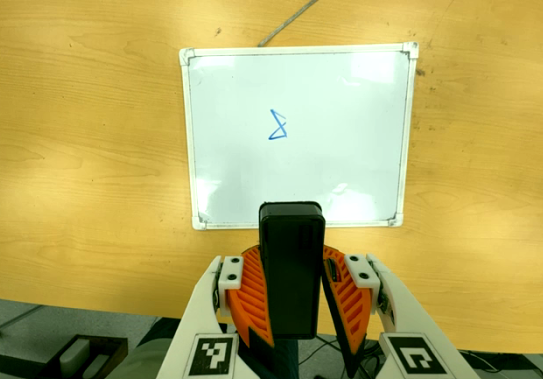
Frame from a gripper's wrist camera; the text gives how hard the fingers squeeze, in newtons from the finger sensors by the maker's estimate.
{"total": 10.9, "left": 9.7, "right": 12.1}